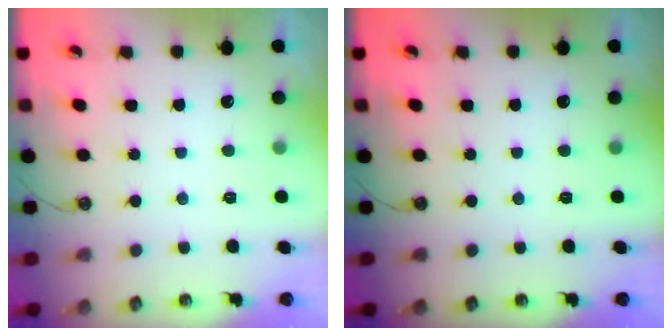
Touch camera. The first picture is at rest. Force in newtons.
{"total": 0.0}